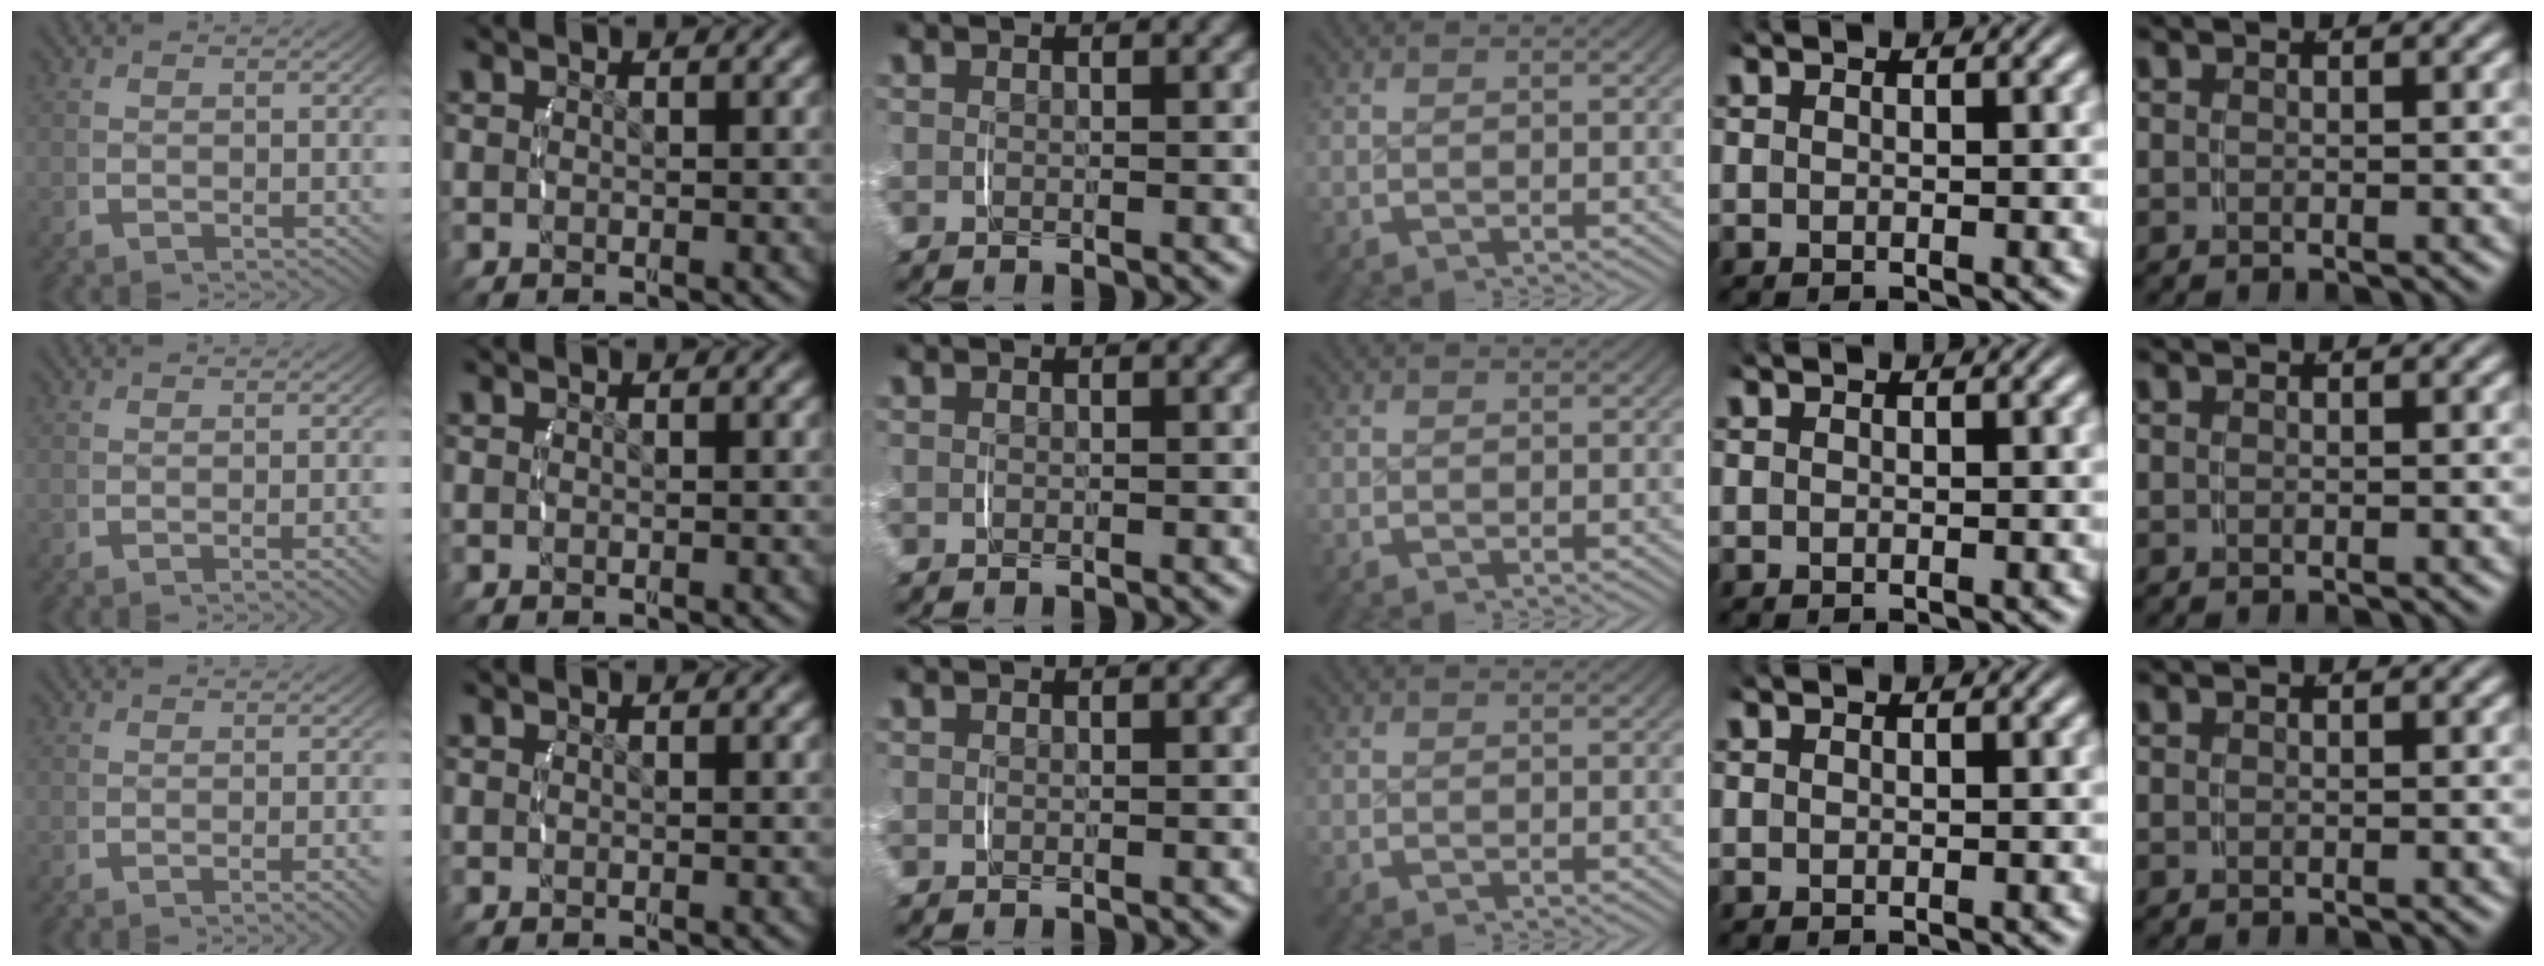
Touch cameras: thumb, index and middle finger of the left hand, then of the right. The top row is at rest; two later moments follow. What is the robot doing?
{"motion": "lift_and_place", "object": "measuring cup"}